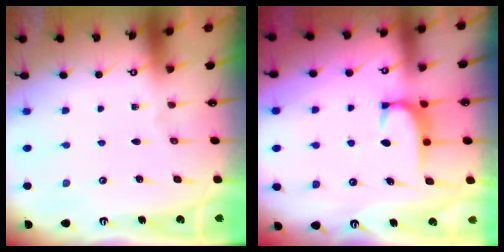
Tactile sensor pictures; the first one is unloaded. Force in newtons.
{"total": 1.7, "press": 1.6, "slide": 0.5}